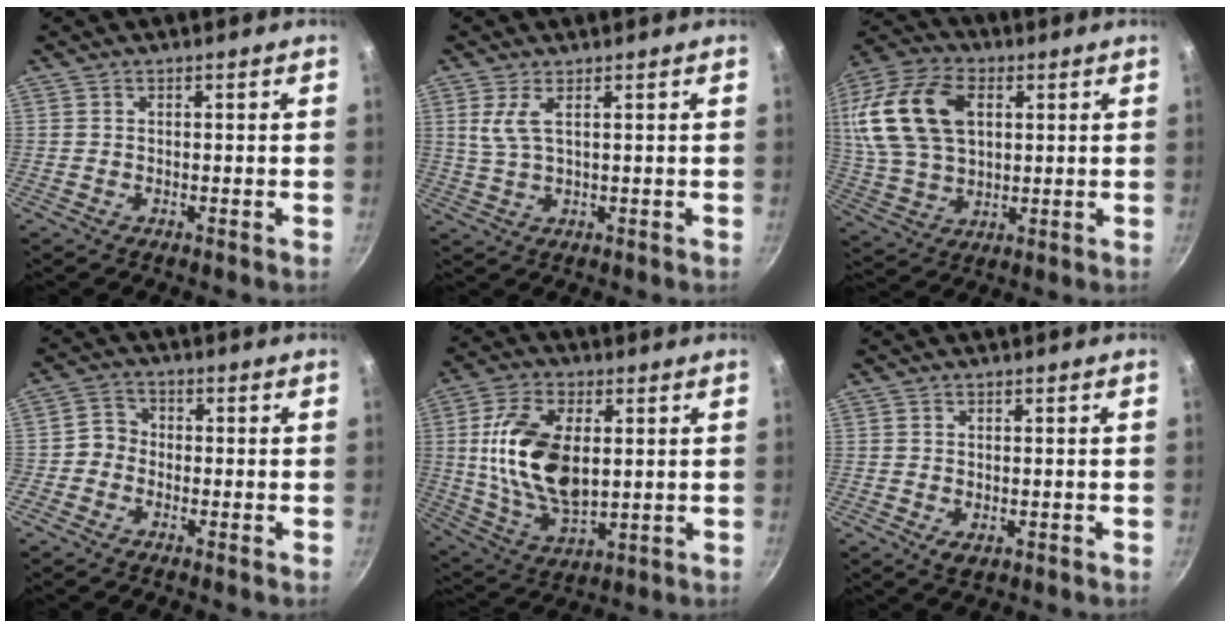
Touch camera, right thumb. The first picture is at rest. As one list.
[{"total": 4.3, "force": [1.6, 1.3, 3.8], "torque": [-0.085, -0.005, 0.035]}, {"total": 20.6, "force": [5.0, 13.1, 15.0], "torque": [-0.282, 0.004, 0.092]}, {"total": 3.6, "force": [-1.3, 3.2, 1.0], "torque": [0.004, 0.016, -0.036]}, {"total": 17.5, "force": [2.4, 9.9, 14.2], "torque": [-0.253, -0.007, 0.051]}, {"total": 2.5, "force": [-0.5, 1.6, 1.8], "torque": [-0.028, -0.006, -0.004]}]